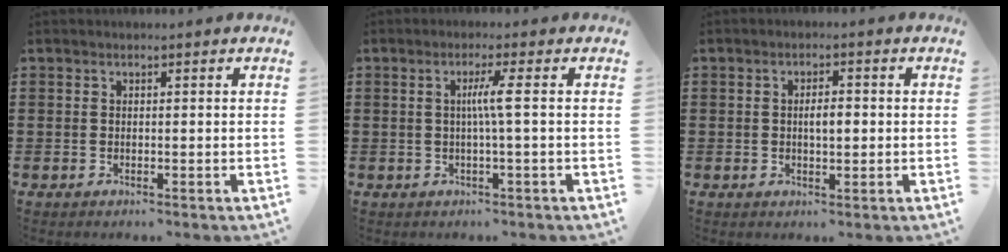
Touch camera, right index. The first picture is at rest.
{"total": 3.3, "force": [0.0, -0.5, 3.3], "torque": [-0.063, -0.005, -0.005]}
{"total": 2.7, "force": [0.0, 0.9, 2.6], "torque": [-0.048, 0.002, -0.002]}